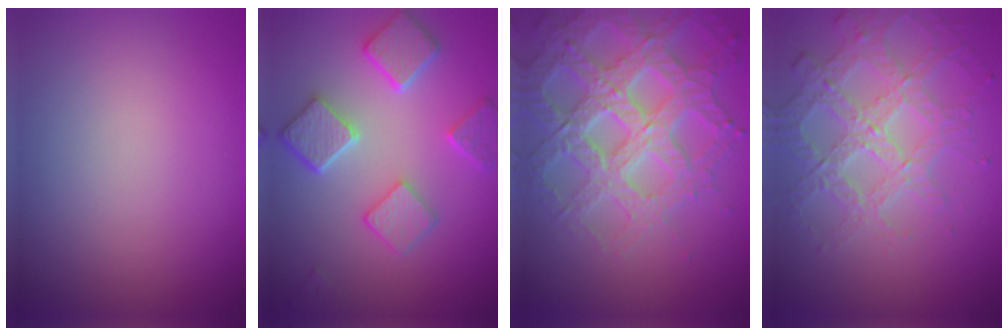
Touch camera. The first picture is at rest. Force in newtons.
{"total": 5.4, "press": 4.2, "slide": 3.3}
{"total": 7.0, "press": 6.8, "slide": 1.7}
{"total": 4.0, "press": 4.0, "slide": 0.3}